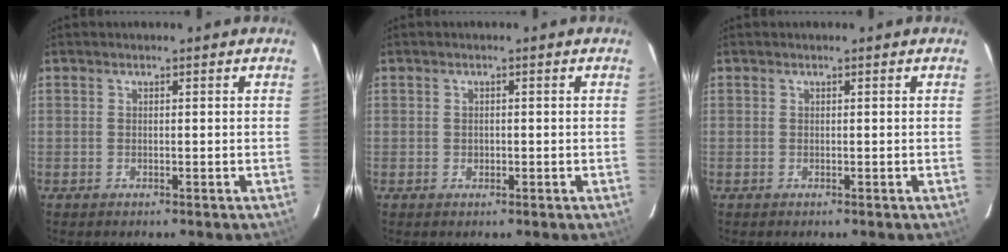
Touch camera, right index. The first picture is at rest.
{"total": 0.8, "force": [-0.2, 0.7, 0.2], "torque": [0.000, 0.000, -0.001]}
{"total": 0.0}